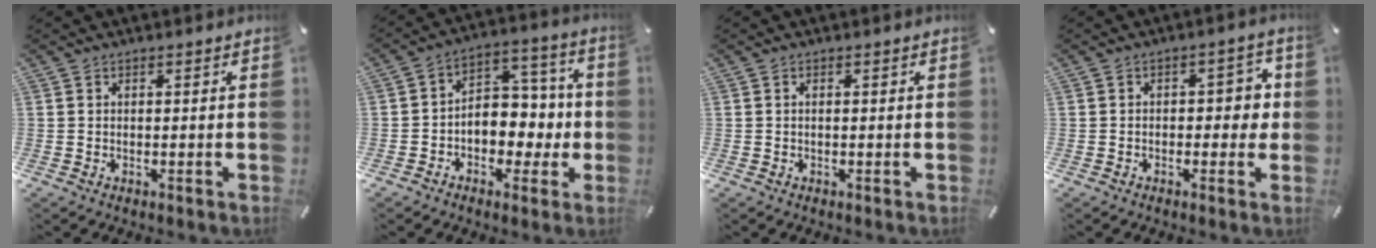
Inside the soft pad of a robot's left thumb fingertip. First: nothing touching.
{"total": 8.2, "force": [-1.9, 7.3, 3.3], "torque": [-0.038, 0.012, -0.032]}
{"total": 0.6, "force": [0.0, 0.1, 0.6], "torque": [-0.012, 0.000, 0.000]}
{"total": 5.0, "force": [-0.1, 3.1, 4.0], "torque": [-0.044, 0.005, -0.013]}